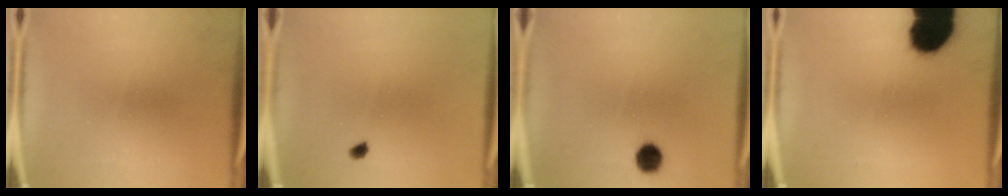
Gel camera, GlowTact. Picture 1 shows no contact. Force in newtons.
{"total": 1.1}
{"total": 4.8}
{"total": 15.1}